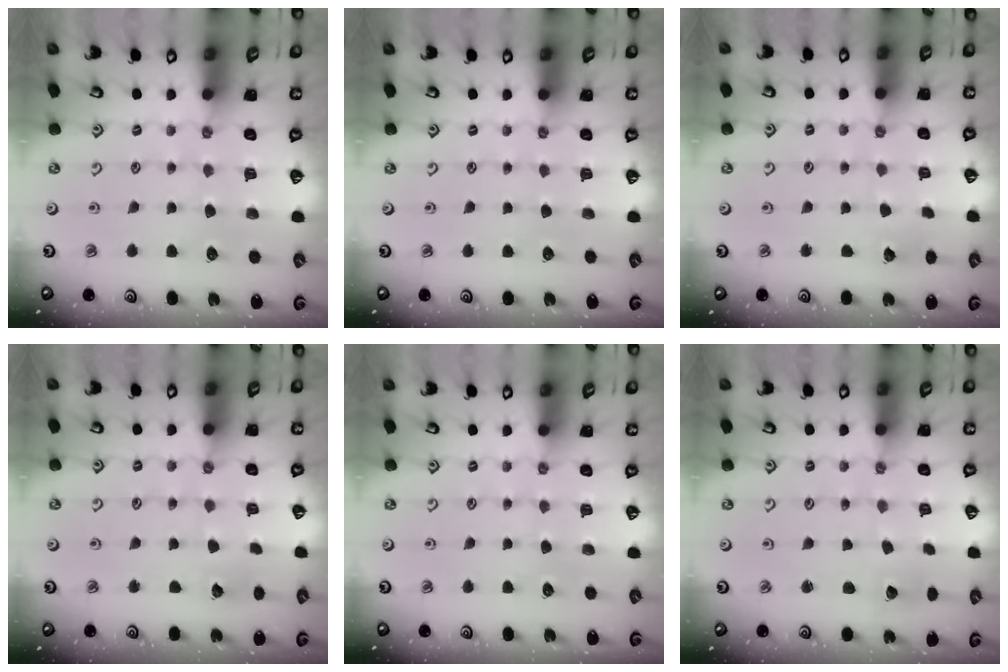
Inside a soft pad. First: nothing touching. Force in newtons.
{"total": 0.0}
{"total": 2.8, "press": 2.8, "slide": 0.2}
{"total": 2.8, "press": 2.8, "slide": 0.2}
{"total": 0.0}
{"total": 1.6, "press": 1.6, "slide": 0.2}